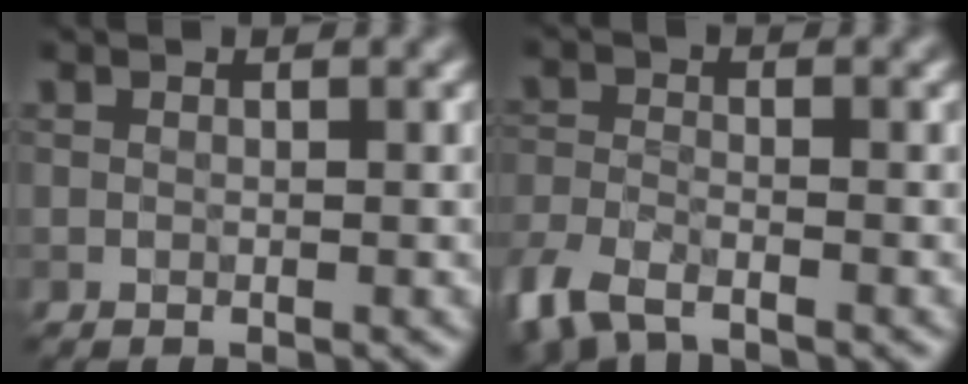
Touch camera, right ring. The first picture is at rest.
{"total": 4.4, "force": [-3.4, 1.7, 2.2], "torque": [-0.053, -0.014, -0.076]}